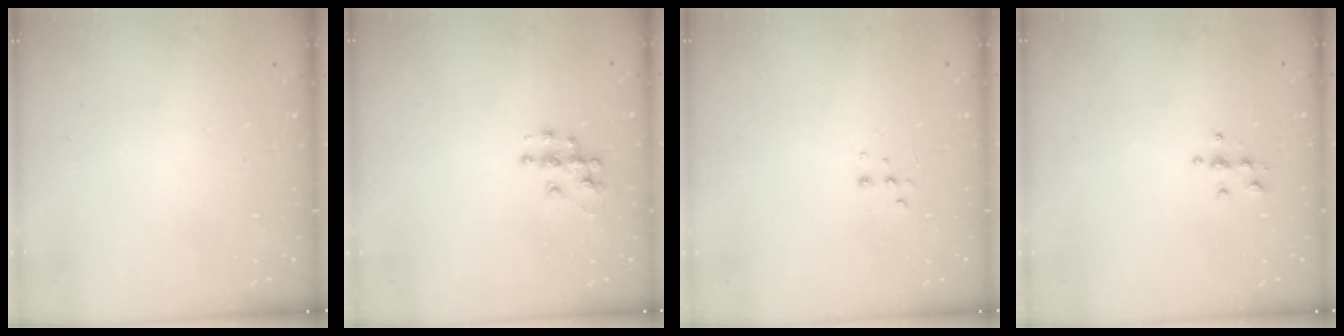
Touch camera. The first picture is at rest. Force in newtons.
{"total": 7.5, "press": 7.5, "slide": 0.4}
{"total": 3.4, "press": 3.3, "slide": 0.8}
{"total": 3.8, "press": 3.8, "slide": 0.4}